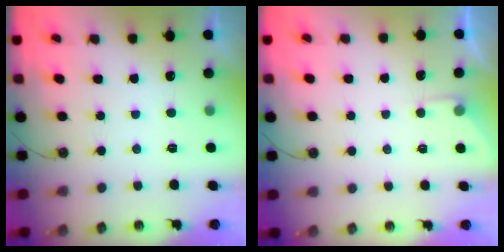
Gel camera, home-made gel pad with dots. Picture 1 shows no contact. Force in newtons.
{"total": 3.0, "press": 3.0, "slide": 0.4}